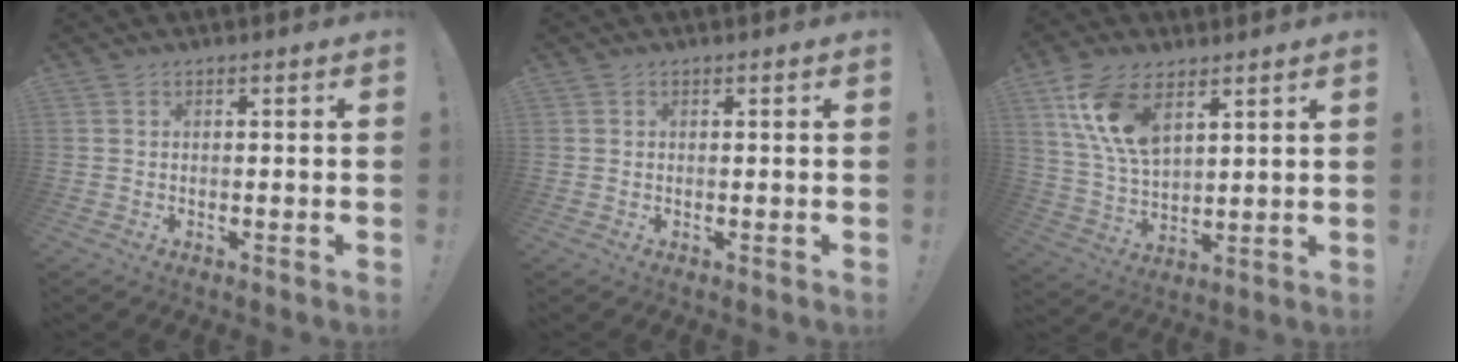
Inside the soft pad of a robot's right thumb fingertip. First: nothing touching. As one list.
[{"total": 1.1, "force": [0.7, 0.7, -0.4], "torque": [0.015, 0.000, 0.011]}, {"total": 14.1, "force": [7.7, 7.4, 9.2], "torque": [-0.193, -0.024, 0.147]}]